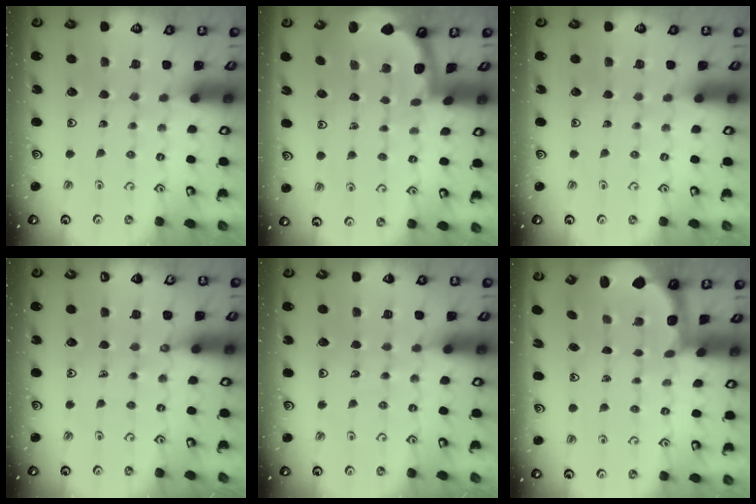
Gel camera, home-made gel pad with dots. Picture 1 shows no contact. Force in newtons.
{"total": 1.8, "press": 1.8, "slide": 0.1}
{"total": 0.0}
{"total": 1.7, "press": 1.7, "slide": 0.2}
{"total": 3.3, "press": 2.6, "slide": 2.0}
{"total": 2.5, "press": 1.2, "slide": 2.1}